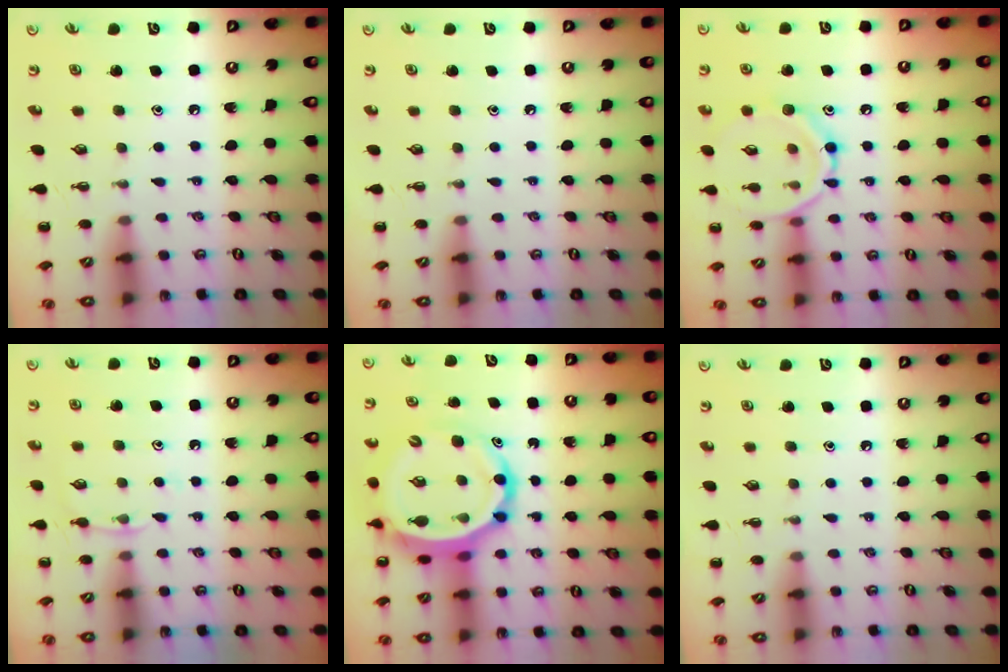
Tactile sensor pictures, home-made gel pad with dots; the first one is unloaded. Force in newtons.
{"total": 0.0}
{"total": 12.2, "press": 12.2, "slide": 0.5}
{"total": 4.9, "press": 4.6, "slide": 1.5}
{"total": 11.2, "press": 10.8, "slide": 3.0}
{"total": 0.0}